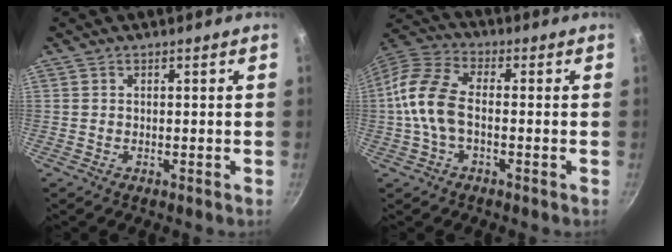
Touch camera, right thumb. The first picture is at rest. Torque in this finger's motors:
{"motor_torque": [-0.74, 1.07, 1.52, -0.19, 0.44]}